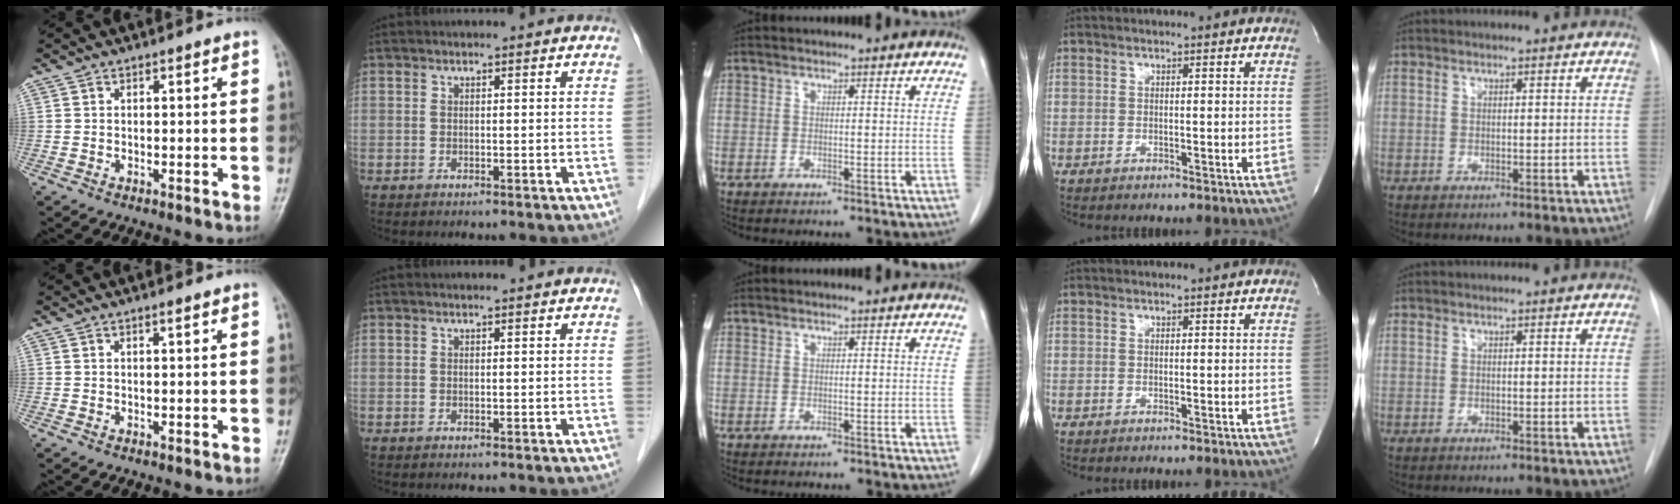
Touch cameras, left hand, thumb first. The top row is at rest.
{"thumb": {"total": 0.7, "force": [0.5, 0.0, 0.6], "torque": [-0.011, -0.001, 0.008]}, "index": {"total": 0.8, "force": [0.7, 0.0, 0.3], "torque": [-0.008, 0.005, 0.013]}}